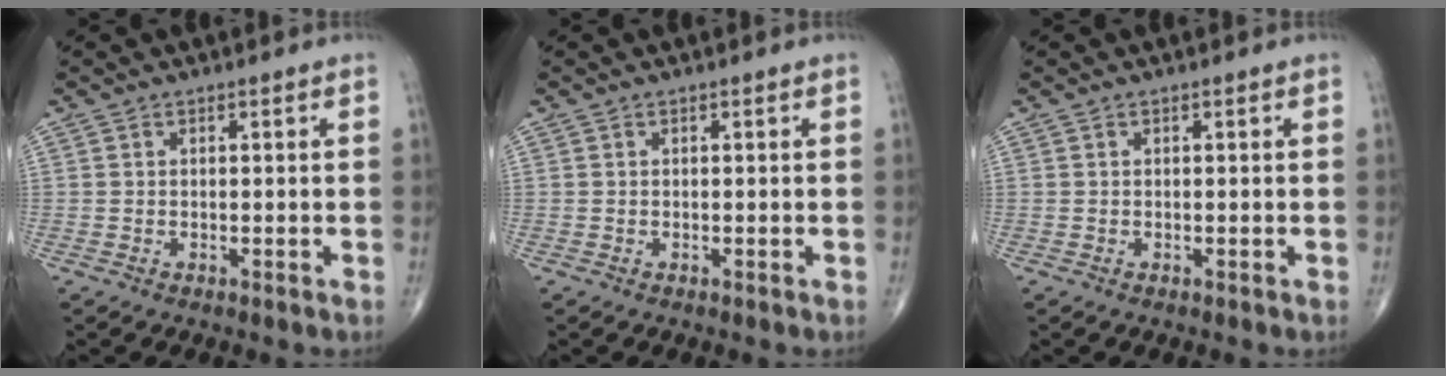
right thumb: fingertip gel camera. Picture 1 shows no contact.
{"total": 0.0}
{"total": 0.0}